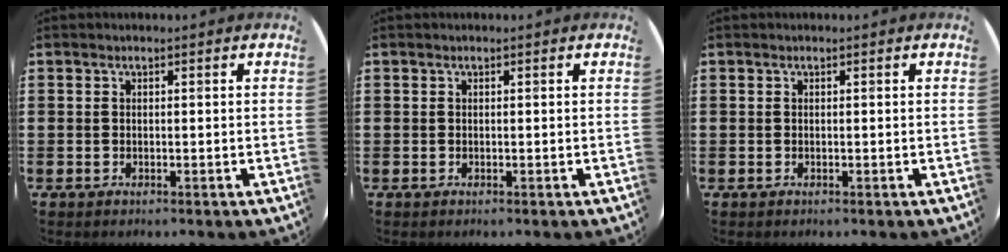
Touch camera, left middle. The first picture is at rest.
{"total": 0.0}
{"total": 0.0}